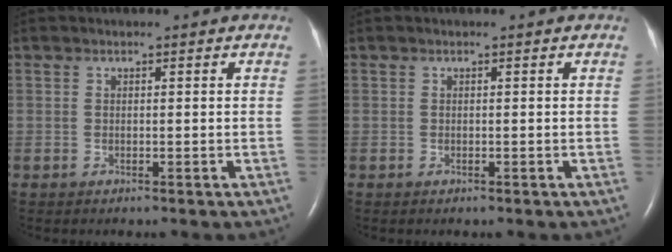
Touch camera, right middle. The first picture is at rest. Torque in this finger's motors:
{"motor_torque": [0.26, -0.21, 0.00, 0.02]}